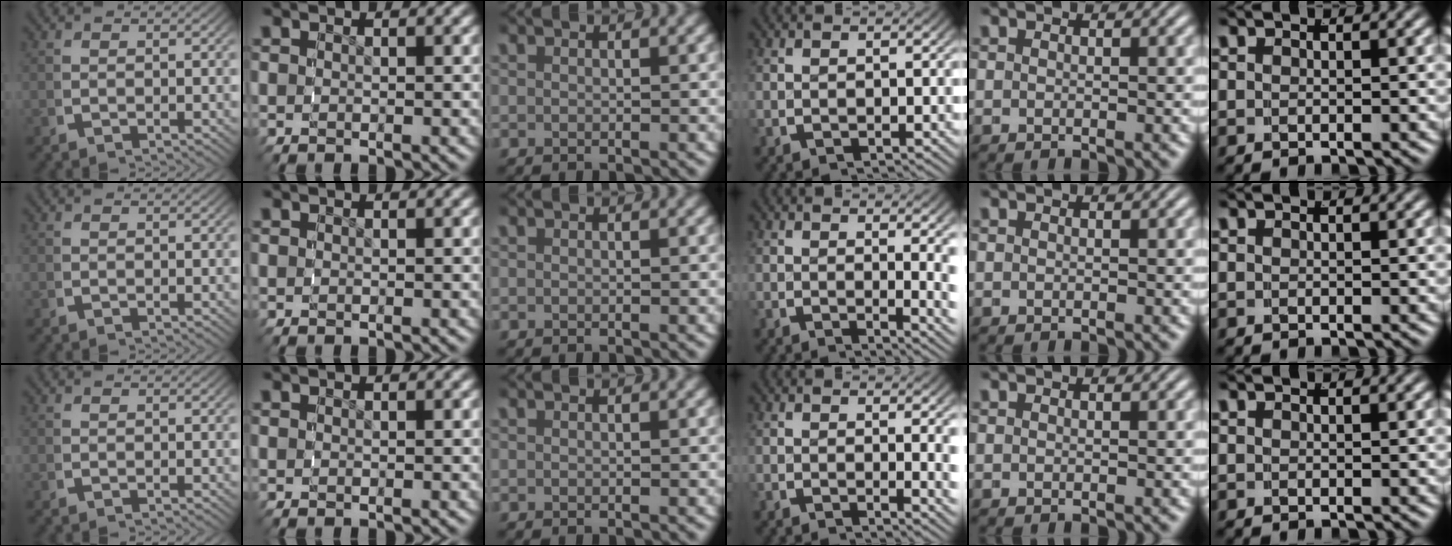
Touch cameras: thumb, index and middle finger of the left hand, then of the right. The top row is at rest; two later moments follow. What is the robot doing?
{"motion": "grasp_and_lifting", "object": "dispenser bottle"}